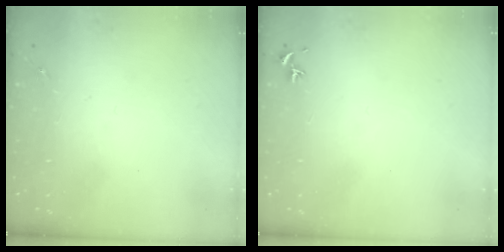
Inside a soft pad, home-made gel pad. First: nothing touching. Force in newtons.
{"total": 0.0}